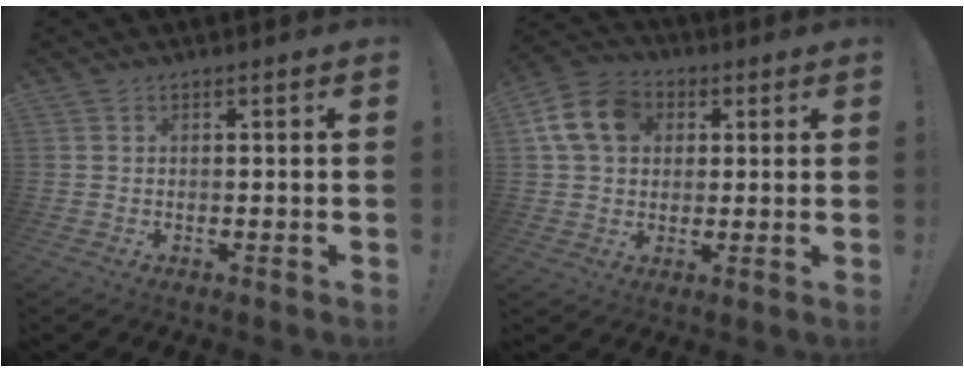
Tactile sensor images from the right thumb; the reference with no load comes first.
{"total": 14.0, "force": [4.0, 11.1, 7.7], "torque": [-0.124, 0.004, 0.083]}